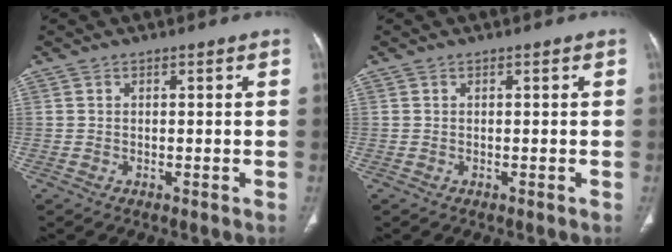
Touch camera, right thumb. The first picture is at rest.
{"total": 0.0}